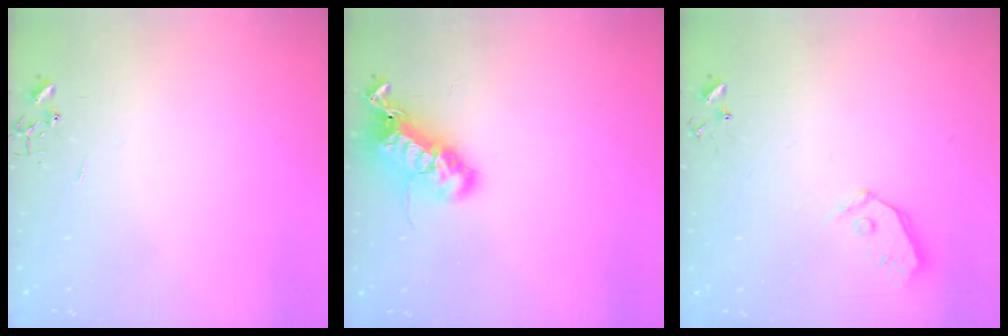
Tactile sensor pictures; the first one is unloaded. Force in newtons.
{"total": 21.0, "press": 21.0, "slide": 0.4}
{"total": 6.3, "press": 6.3, "slide": 0.7}